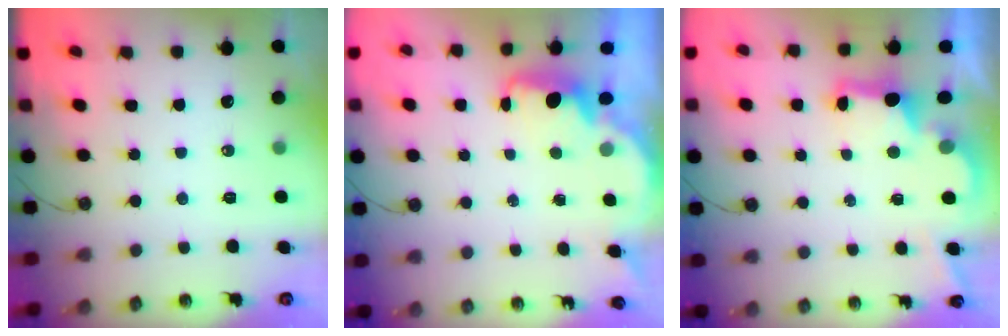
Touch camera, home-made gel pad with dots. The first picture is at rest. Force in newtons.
{"total": 2.3, "press": 2.2, "slide": 0.6}
{"total": 2.8, "press": 2.6, "slide": 0.9}